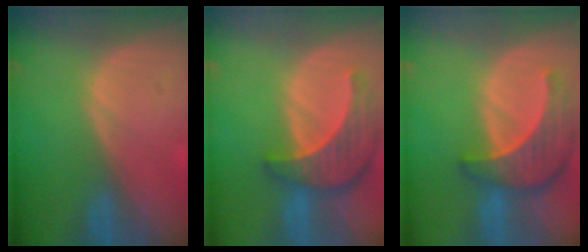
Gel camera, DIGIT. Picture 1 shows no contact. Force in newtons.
{"total": 8.8, "press": 8.0, "slide": 3.5}
{"total": 8.8, "press": 8.0, "slide": 3.5}